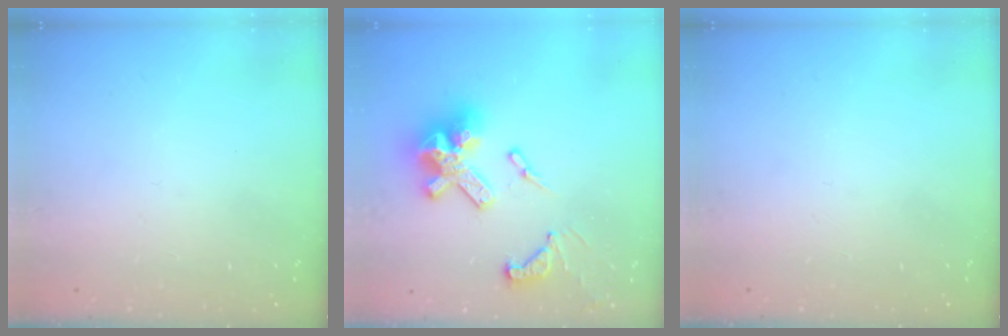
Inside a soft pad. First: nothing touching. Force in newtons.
{"total": 18.8, "press": 18.8, "slide": 1.6}
{"total": 0.0}